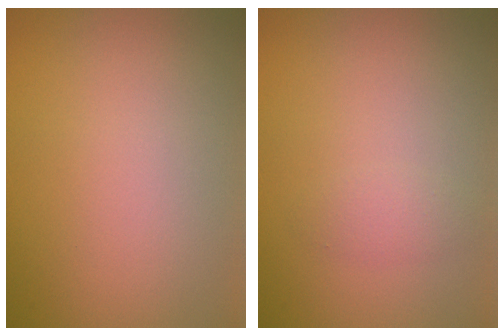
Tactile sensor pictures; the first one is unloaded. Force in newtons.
{"total": 1.1, "press": 1.1, "slide": 0.1}